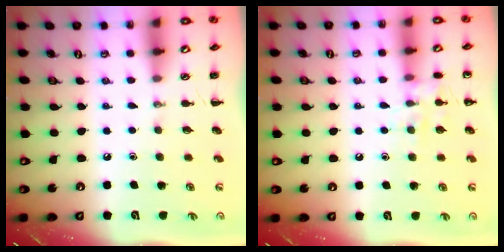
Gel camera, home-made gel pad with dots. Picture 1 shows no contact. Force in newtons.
{"total": 7.6, "press": 7.5, "slide": 1.0}